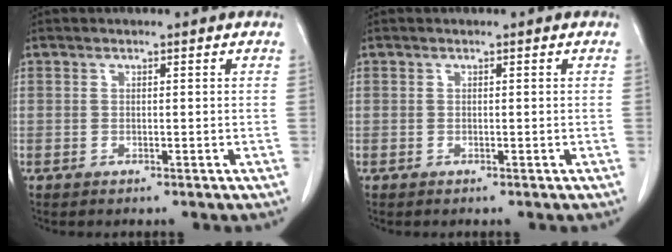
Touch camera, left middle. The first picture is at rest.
{"total": 0.0}